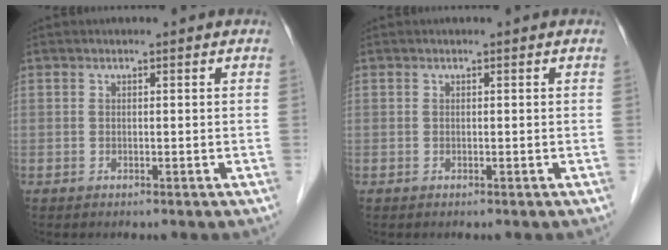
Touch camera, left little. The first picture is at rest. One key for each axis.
{"total": 0.0}